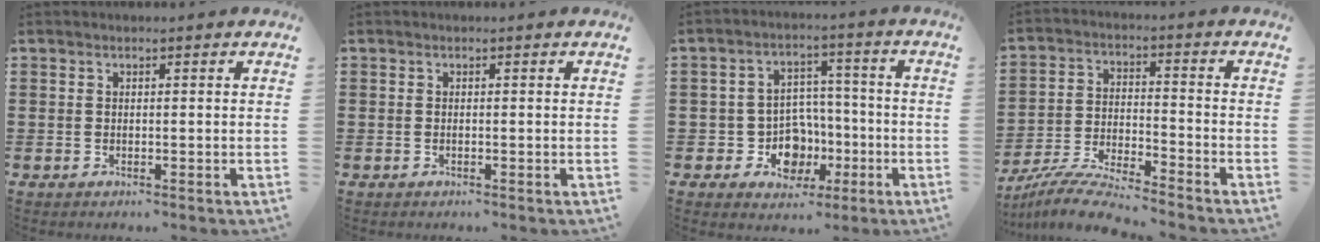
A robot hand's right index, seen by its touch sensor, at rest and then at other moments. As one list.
[{"total": 0.0}, {"total": 7.7, "force": [-2.2, 6.7, 3.2], "torque": [-0.055, 0.014, -0.030]}, {"total": 7.3, "force": [-7.0, 0.1, 2.0], "torque": [-0.052, 0.001, -0.140]}]